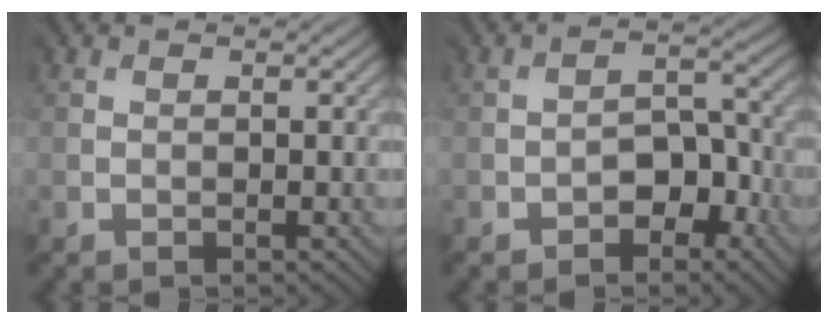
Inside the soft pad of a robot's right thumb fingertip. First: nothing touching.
{"total": 4.2, "force": [-2.8, 2.5, 1.8], "torque": [-0.018, 0.008, -0.045]}